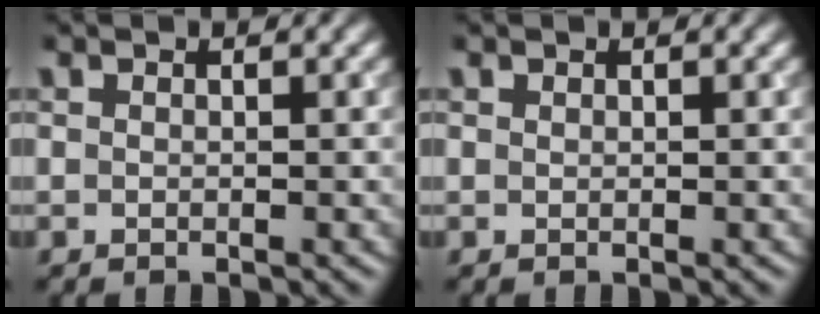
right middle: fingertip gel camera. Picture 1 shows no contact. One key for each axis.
{"total": 0.0}